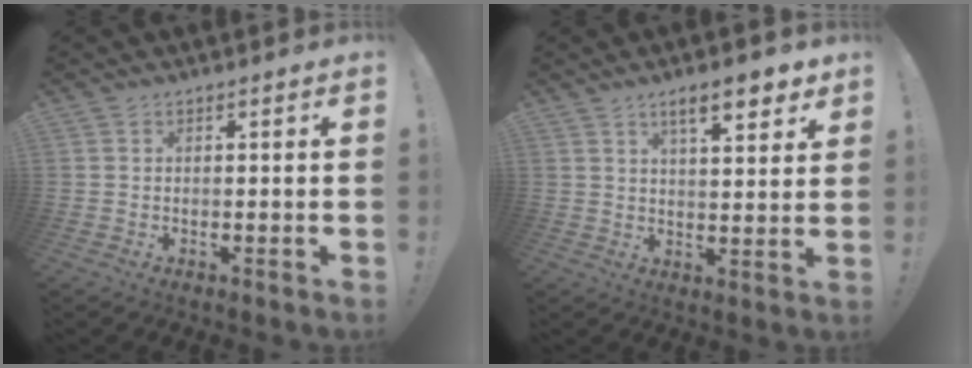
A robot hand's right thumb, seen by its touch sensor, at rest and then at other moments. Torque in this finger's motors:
{"motor_torque": [-0.04, 0.27, 0.70, 0.39, 0.20]}